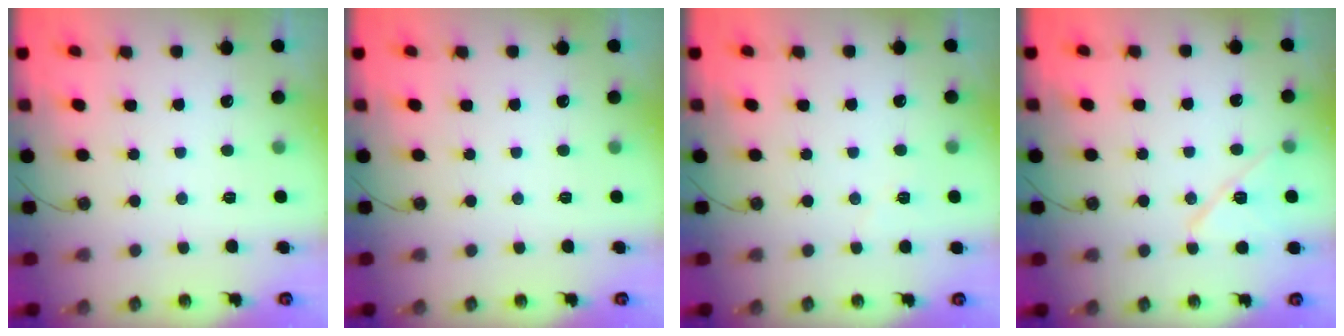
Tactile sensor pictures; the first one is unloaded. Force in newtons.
{"total": 0.0}
{"total": 3.7, "press": 3.3, "slide": 1.5}
{"total": 11.2, "press": 11.2, "slide": 0.6}